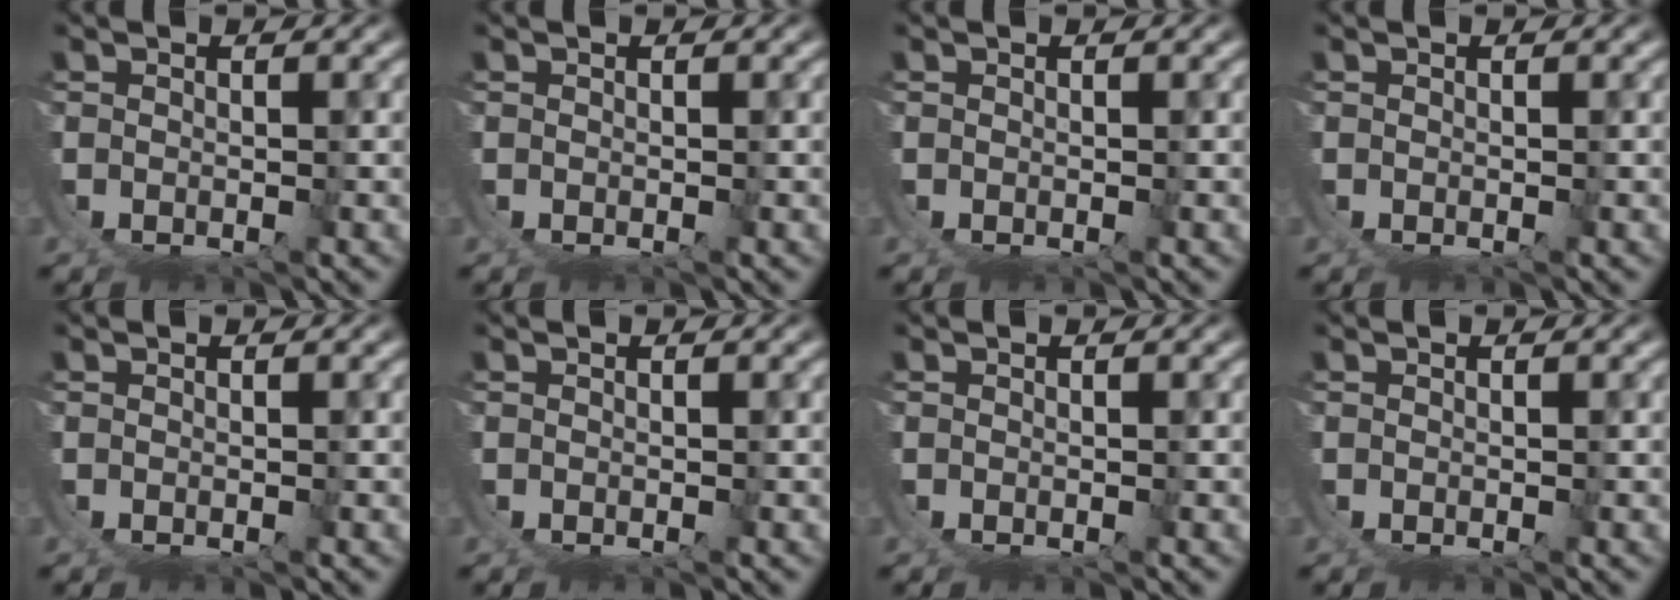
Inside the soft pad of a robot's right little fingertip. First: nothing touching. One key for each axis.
{"total": 0.0}
{"total": 0.0}
{"total": 0.0}
{"total": 0.0}
{"total": 0.0}
{"total": 0.0}
{"total": 0.0}